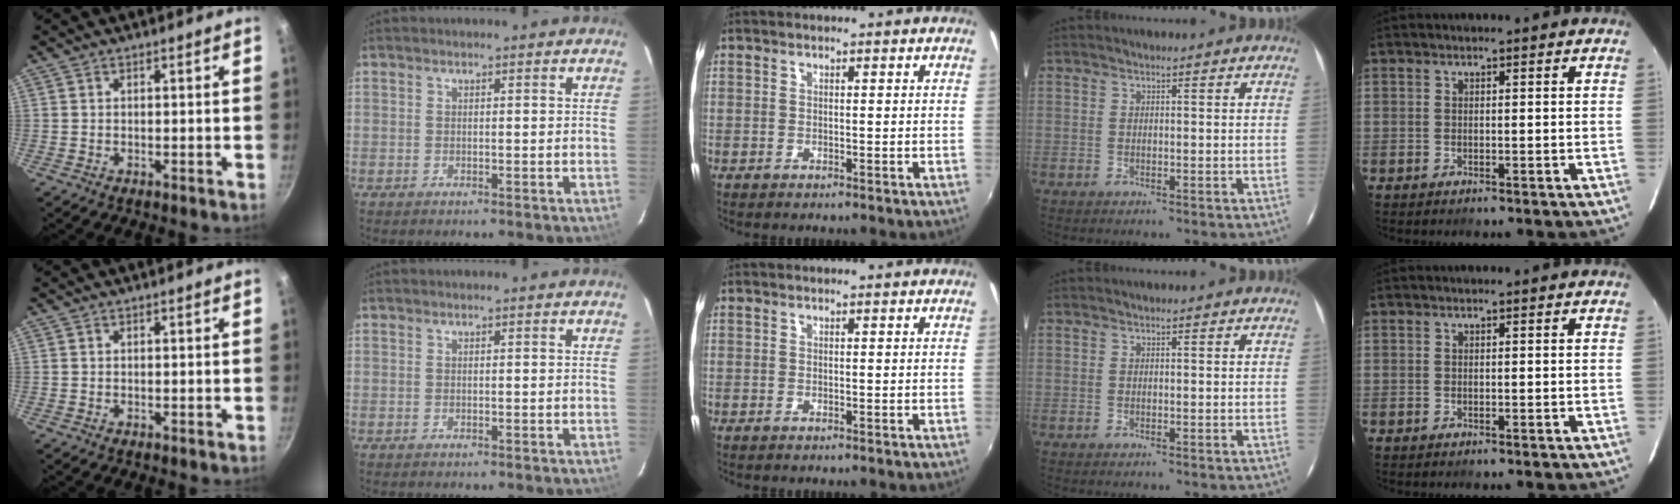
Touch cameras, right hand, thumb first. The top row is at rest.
{}